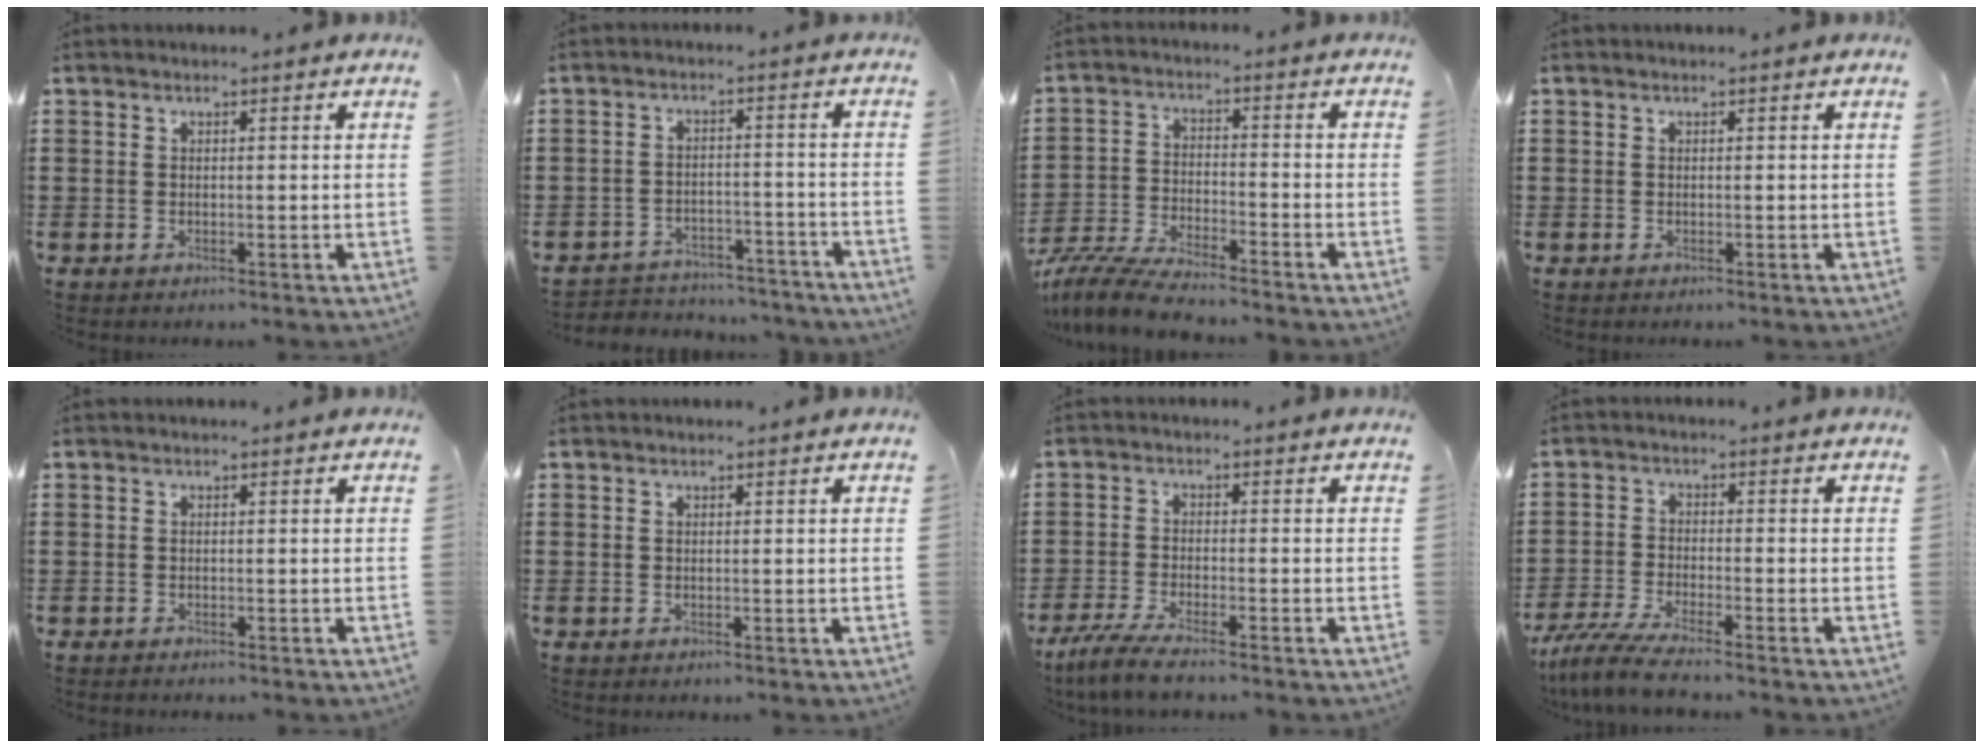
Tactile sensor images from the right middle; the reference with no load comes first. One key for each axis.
{"total": 3.8, "fx": -3.8, "fy": 0.7, "fz": 0.0, "tx": -0.006, "ty": 0.003, "tz": -0.081}
{"total": 6.8, "fx": -6.5, "fy": 0.5, "fz": 2.0, "tx": -0.055, "ty": -0.004, "tz": -0.129}
{"total": 0.0}
{"total": 0.5, "fx": -0.5, "fy": 0.0, "fz": 0.0, "tx": -0.002, "ty": -0.001, "tz": -0.010}
{"total": 0.0}
{"total": 4.4, "fx": -3.8, "fy": 0.1, "fz": 2.2, "tx": -0.060, "ty": -0.015, "tz": -0.077}
{"total": 5.1, "fx": -4.5, "fy": 0.0, "fz": 2.4, "tx": -0.071, "ty": -0.023, "tz": -0.090}